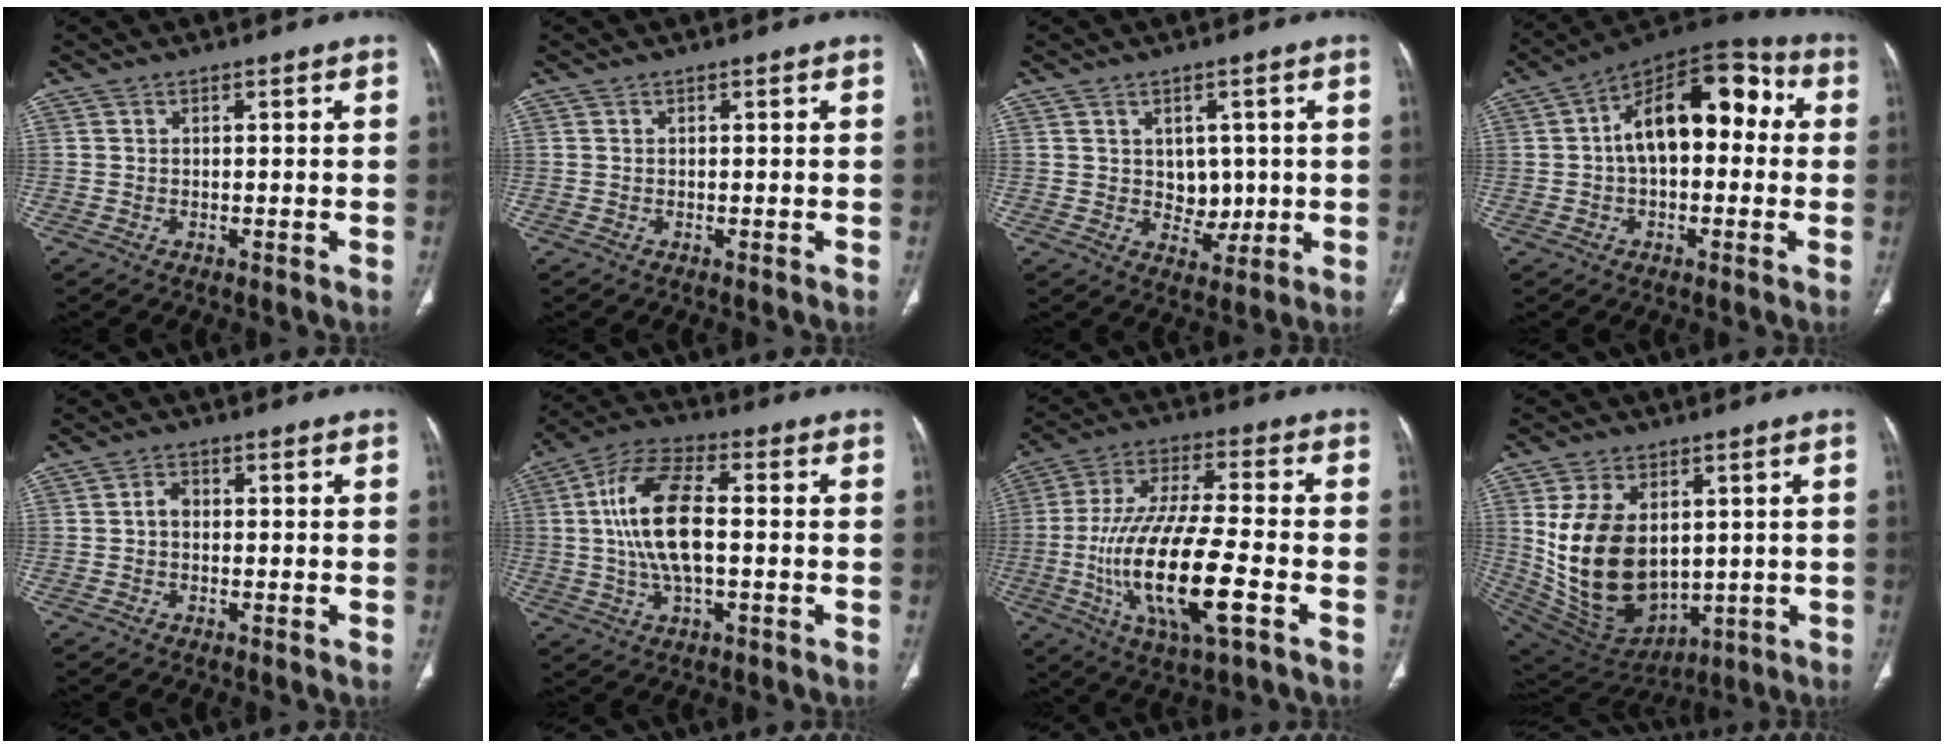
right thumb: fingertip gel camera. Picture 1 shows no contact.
{"total": 0.0}
{"total": 5.3, "force": [0.6, 4.1, 3.3], "torque": [-0.015, -0.009, 0.018]}
{"total": 16.9, "force": [1.7, 9.6, 13.8], "torque": [-0.183, 0.053, 0.015]}
{"total": 2.0, "force": [-0.2, 1.5, 1.4], "torque": [-0.019, 0.008, -0.010]}
{"total": 14.3, "force": [0.1, 6.5, 12.8], "torque": [-0.257, 0.023, -0.004]}
{"total": 19.7, "force": [-5.1, 5.8, 18.2], "torque": [-0.372, 0.014, -0.086]}
{"total": 19.4, "force": [1.9, 12.9, 14.3], "torque": [-0.250, -0.020, 0.071]}